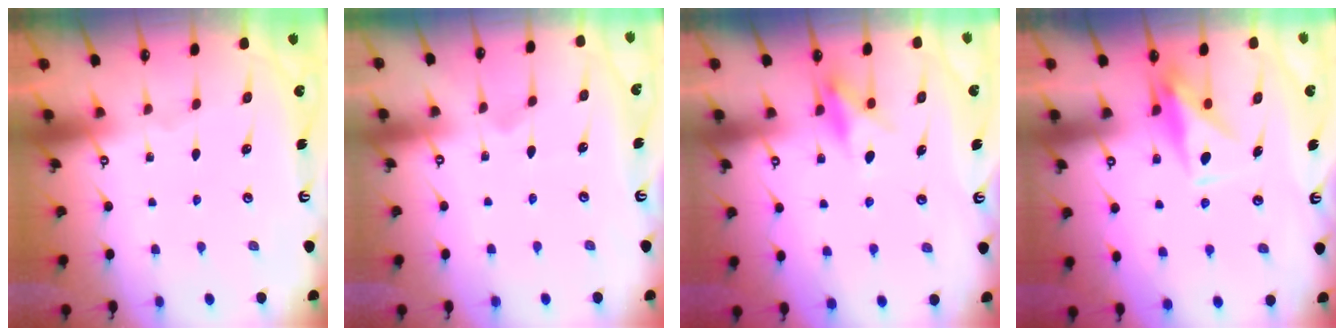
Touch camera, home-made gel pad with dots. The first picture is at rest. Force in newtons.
{"total": 6.7, "press": 6.7, "slide": 0.4}
{"total": 7.3, "press": 7.2, "slide": 0.6}
{"total": 9.1, "press": 9.1, "slide": 0.2}